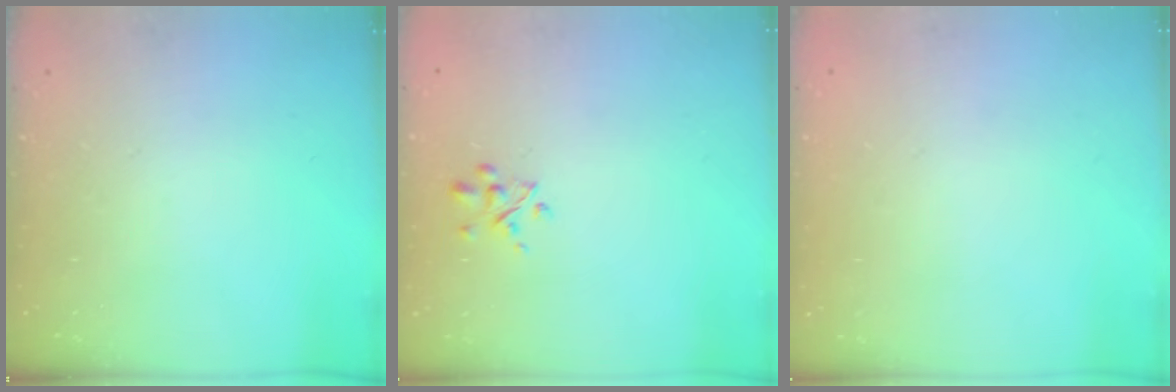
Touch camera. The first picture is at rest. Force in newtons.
{"total": 3.0, "press": 2.8, "slide": 1.1}
{"total": 1.7, "press": 1.7, "slide": 0.2}